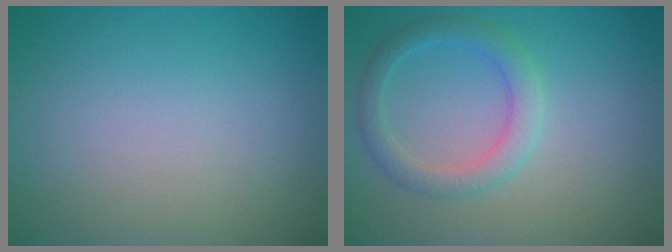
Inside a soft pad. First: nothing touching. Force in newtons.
{"total": 2.7, "press": 2.7, "slide": 0.1}